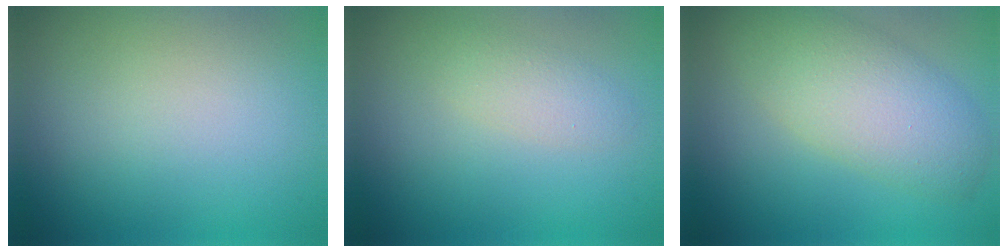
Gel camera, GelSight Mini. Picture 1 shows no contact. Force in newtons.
{"total": 1.9, "press": 1.9, "slide": 0.0}
{"total": 6.1, "press": 6.1, "slide": 0.4}